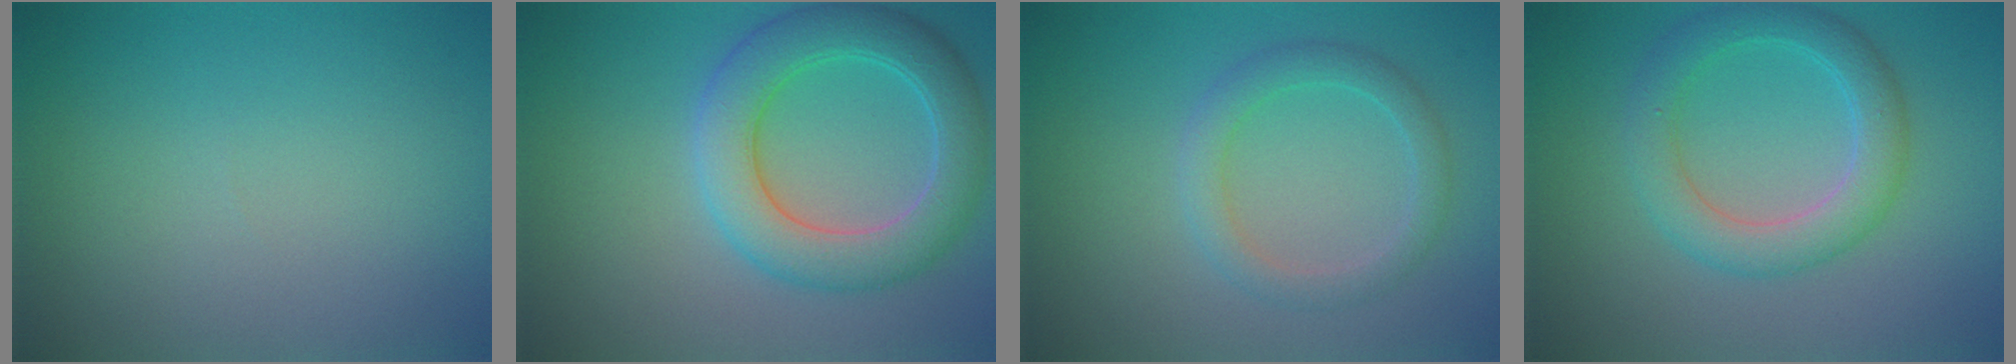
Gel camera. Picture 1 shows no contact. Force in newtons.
{"total": 6.1, "press": 6.1, "slide": 0.3}
{"total": 2.6, "press": 2.6, "slide": 0.4}
{"total": 4.3, "press": 4.3, "slide": 0.1}